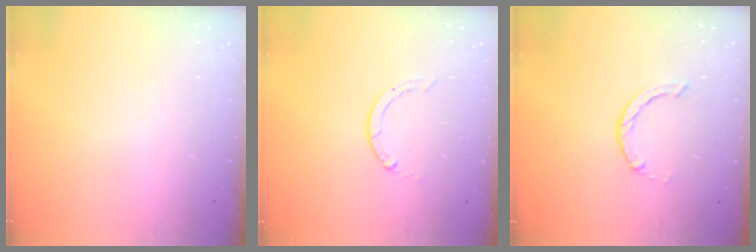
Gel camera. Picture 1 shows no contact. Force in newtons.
{"total": 0.0}
{"total": 0.0}